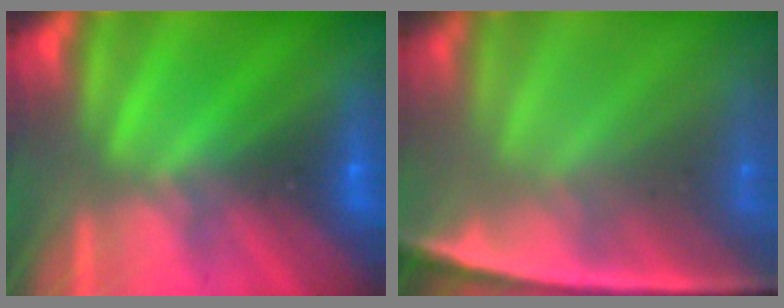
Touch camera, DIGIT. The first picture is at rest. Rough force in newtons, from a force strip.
{"total": 7.6}